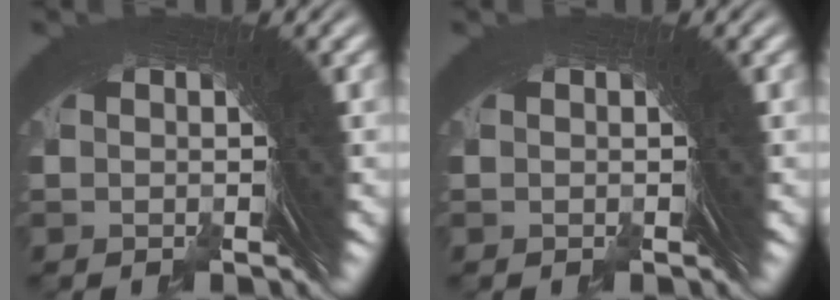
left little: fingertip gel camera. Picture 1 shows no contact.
{"total": 0.0}